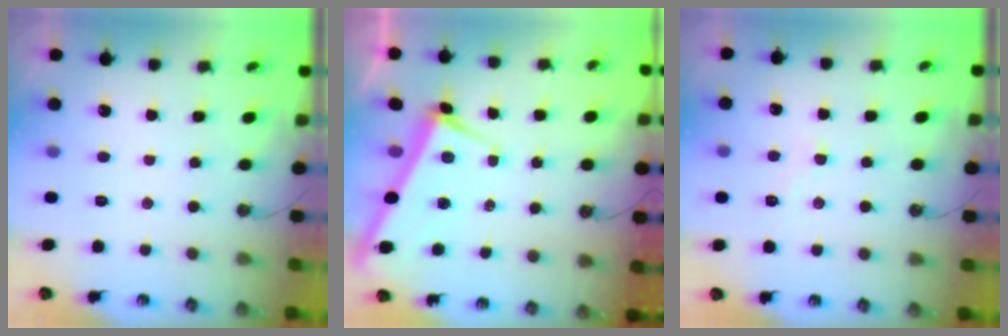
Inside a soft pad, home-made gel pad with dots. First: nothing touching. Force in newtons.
{"total": 3.9, "press": 3.9, "slide": 0.1}
{"total": 2.9, "press": 2.9, "slide": 0.5}